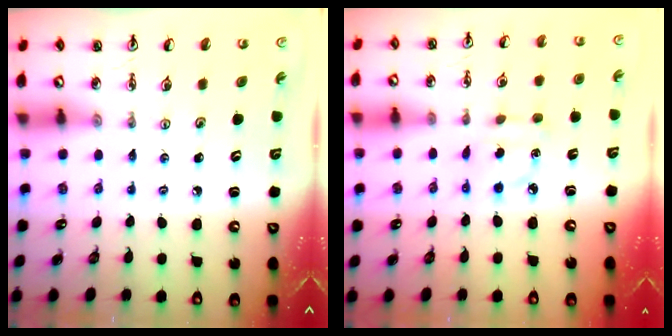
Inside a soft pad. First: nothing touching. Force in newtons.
{"total": 3.6, "press": 3.6, "slide": 0.1}